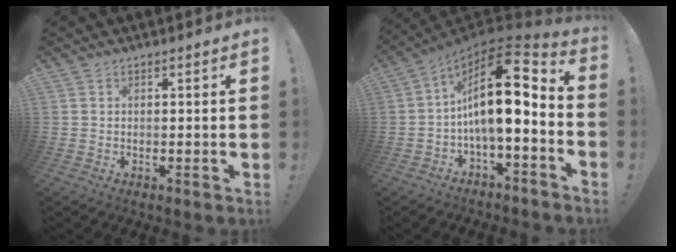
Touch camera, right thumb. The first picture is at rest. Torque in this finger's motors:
{"motor_torque": [0.65, 0.72, 2.13, -0.50, 0.26]}